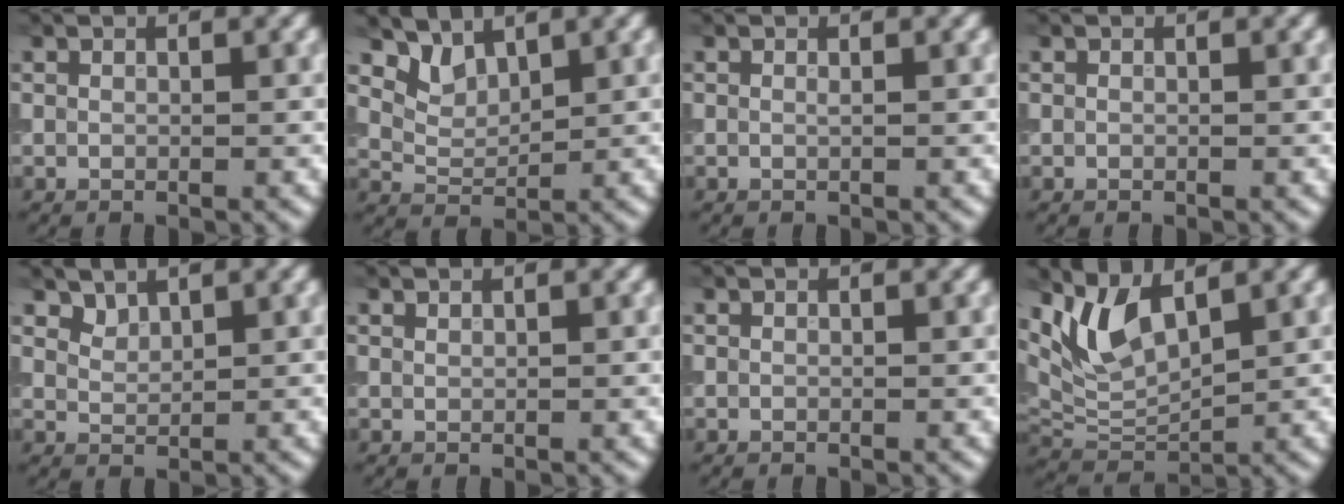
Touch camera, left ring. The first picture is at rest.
{"total": 2.6, "force": [2.1, 1.2, 0.8], "torque": [-0.024, -0.009, 0.044]}
{"total": 0.0}
{"total": 0.0}
{"total": 1.4, "force": [1.3, 0.6, 0.2], "torque": [-0.010, -0.009, 0.034]}
{"total": 0.0}
{"total": 0.0}
{"total": 4.9, "force": [2.8, 2.1, 3.4], "torque": [-0.080, -0.003, 0.058]}